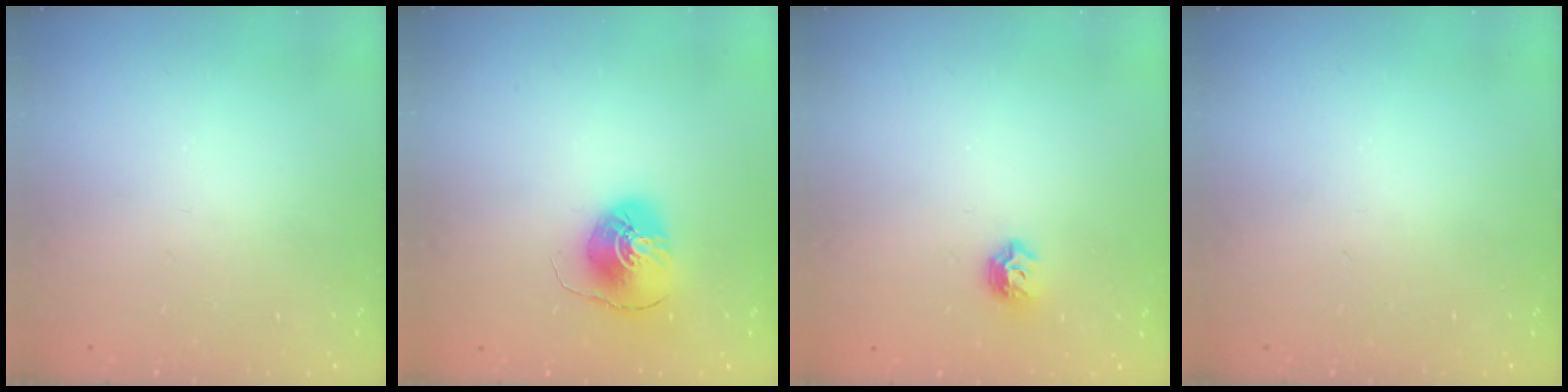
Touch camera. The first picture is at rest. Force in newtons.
{"total": 7.5, "press": 7.5, "slide": 0.7}
{"total": 6.5, "press": 6.5, "slide": 0.9}
{"total": 0.0}